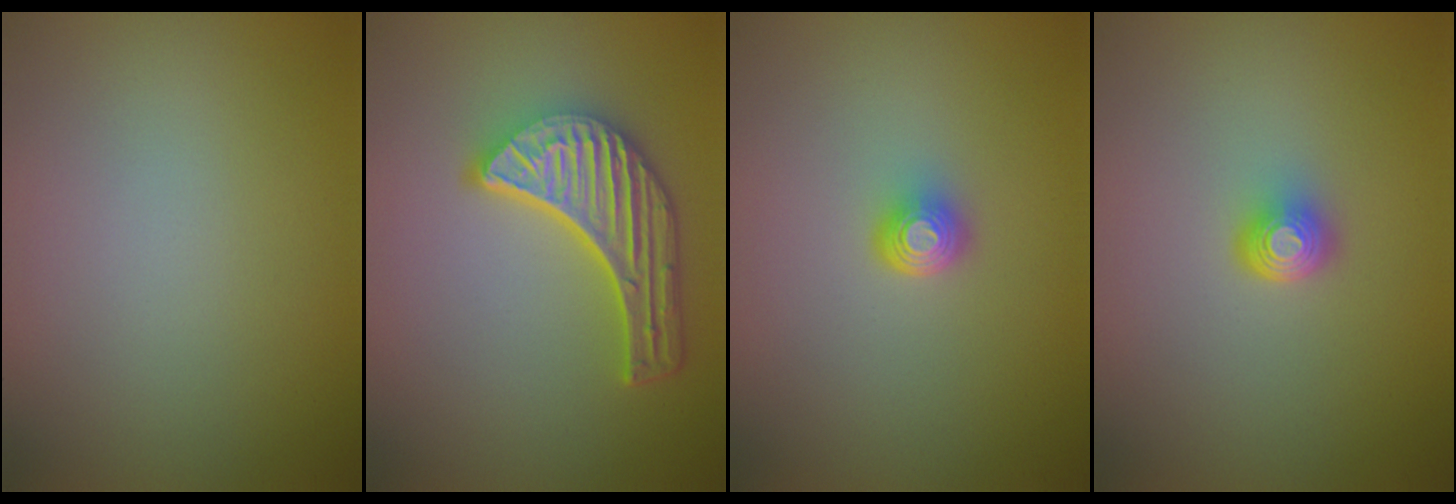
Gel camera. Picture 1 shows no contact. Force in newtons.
{"total": 5.9, "press": 4.6, "slide": 3.8}
{"total": 1.8, "press": 1.3, "slide": 1.3}
{"total": 2.0, "press": 1.3, "slide": 1.5}